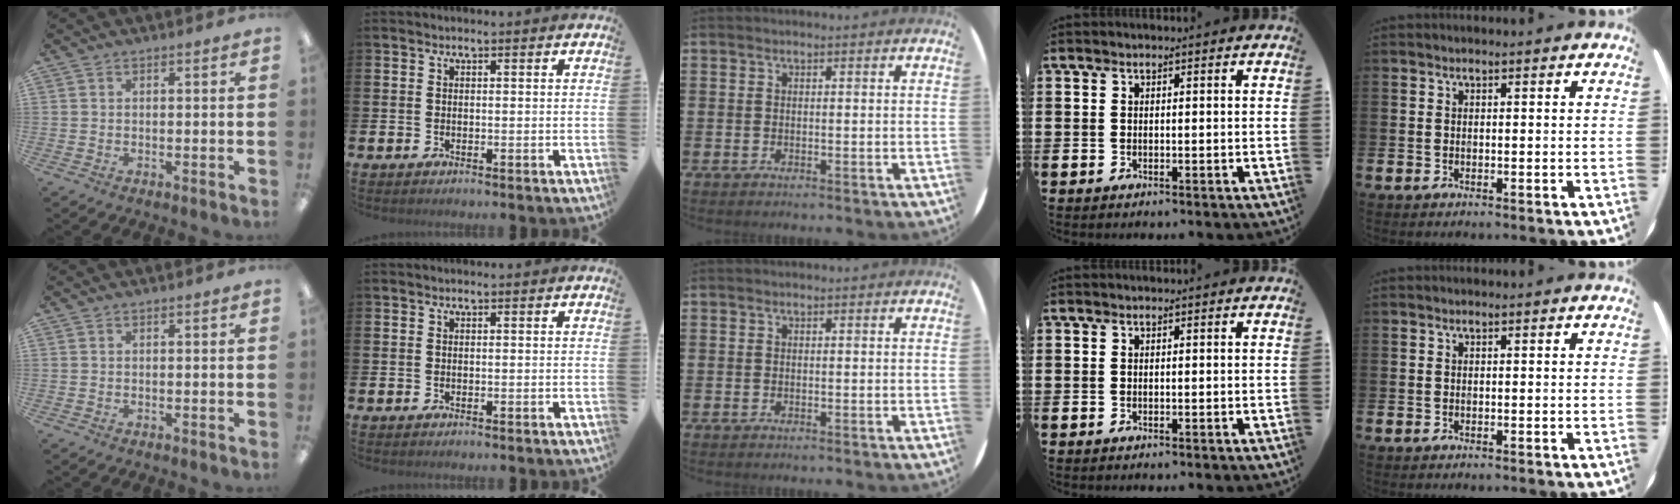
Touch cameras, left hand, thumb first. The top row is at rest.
{}